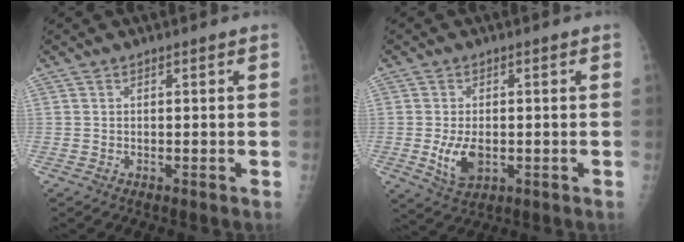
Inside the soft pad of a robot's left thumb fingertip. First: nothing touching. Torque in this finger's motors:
{"motor_torque": [0.01, 0.24, 0.64, 0.09, 0.08]}